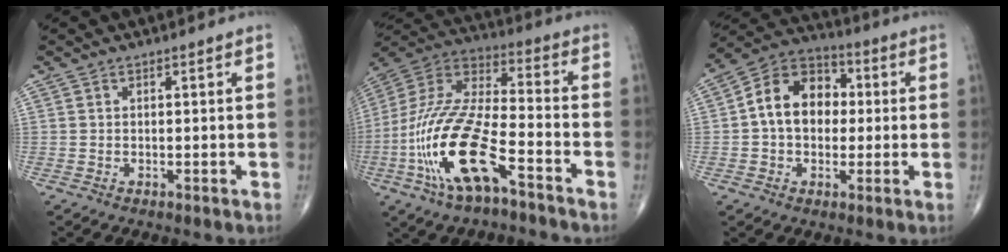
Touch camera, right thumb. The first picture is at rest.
{"total": 21.2, "force": [-9.1, 7.4, 17.7], "torque": [-0.385, 0.041, -0.169]}
{"total": 13.0, "force": [0.8, 9.6, 8.8], "torque": [-0.116, 0.031, 0.001]}